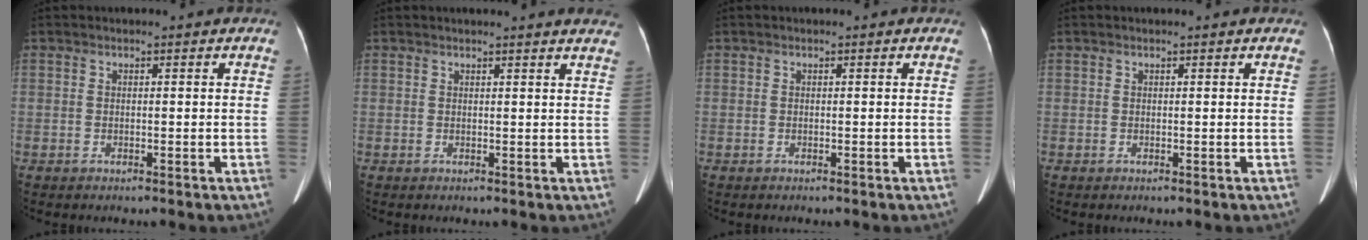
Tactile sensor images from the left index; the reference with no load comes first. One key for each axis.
{"total": 8.6, "fx": 8.2, "fy": 0.2, "fz": 2.6, "tx": -0.028, "ty": -0.008, "tz": 0.069}
{"total": 0.0}
{"total": 0.6, "fx": 0.6, "fy": 0.0, "fz": 0.2, "tx": -0.010, "ty": 0.007, "tz": 0.006}